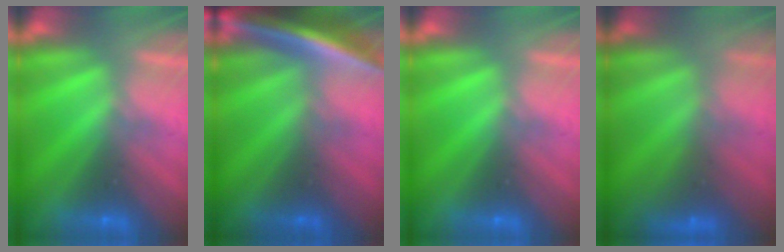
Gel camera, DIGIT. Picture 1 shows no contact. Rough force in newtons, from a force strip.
{"total": 7.5}
{"total": 0.0}
{"total": 2.9}